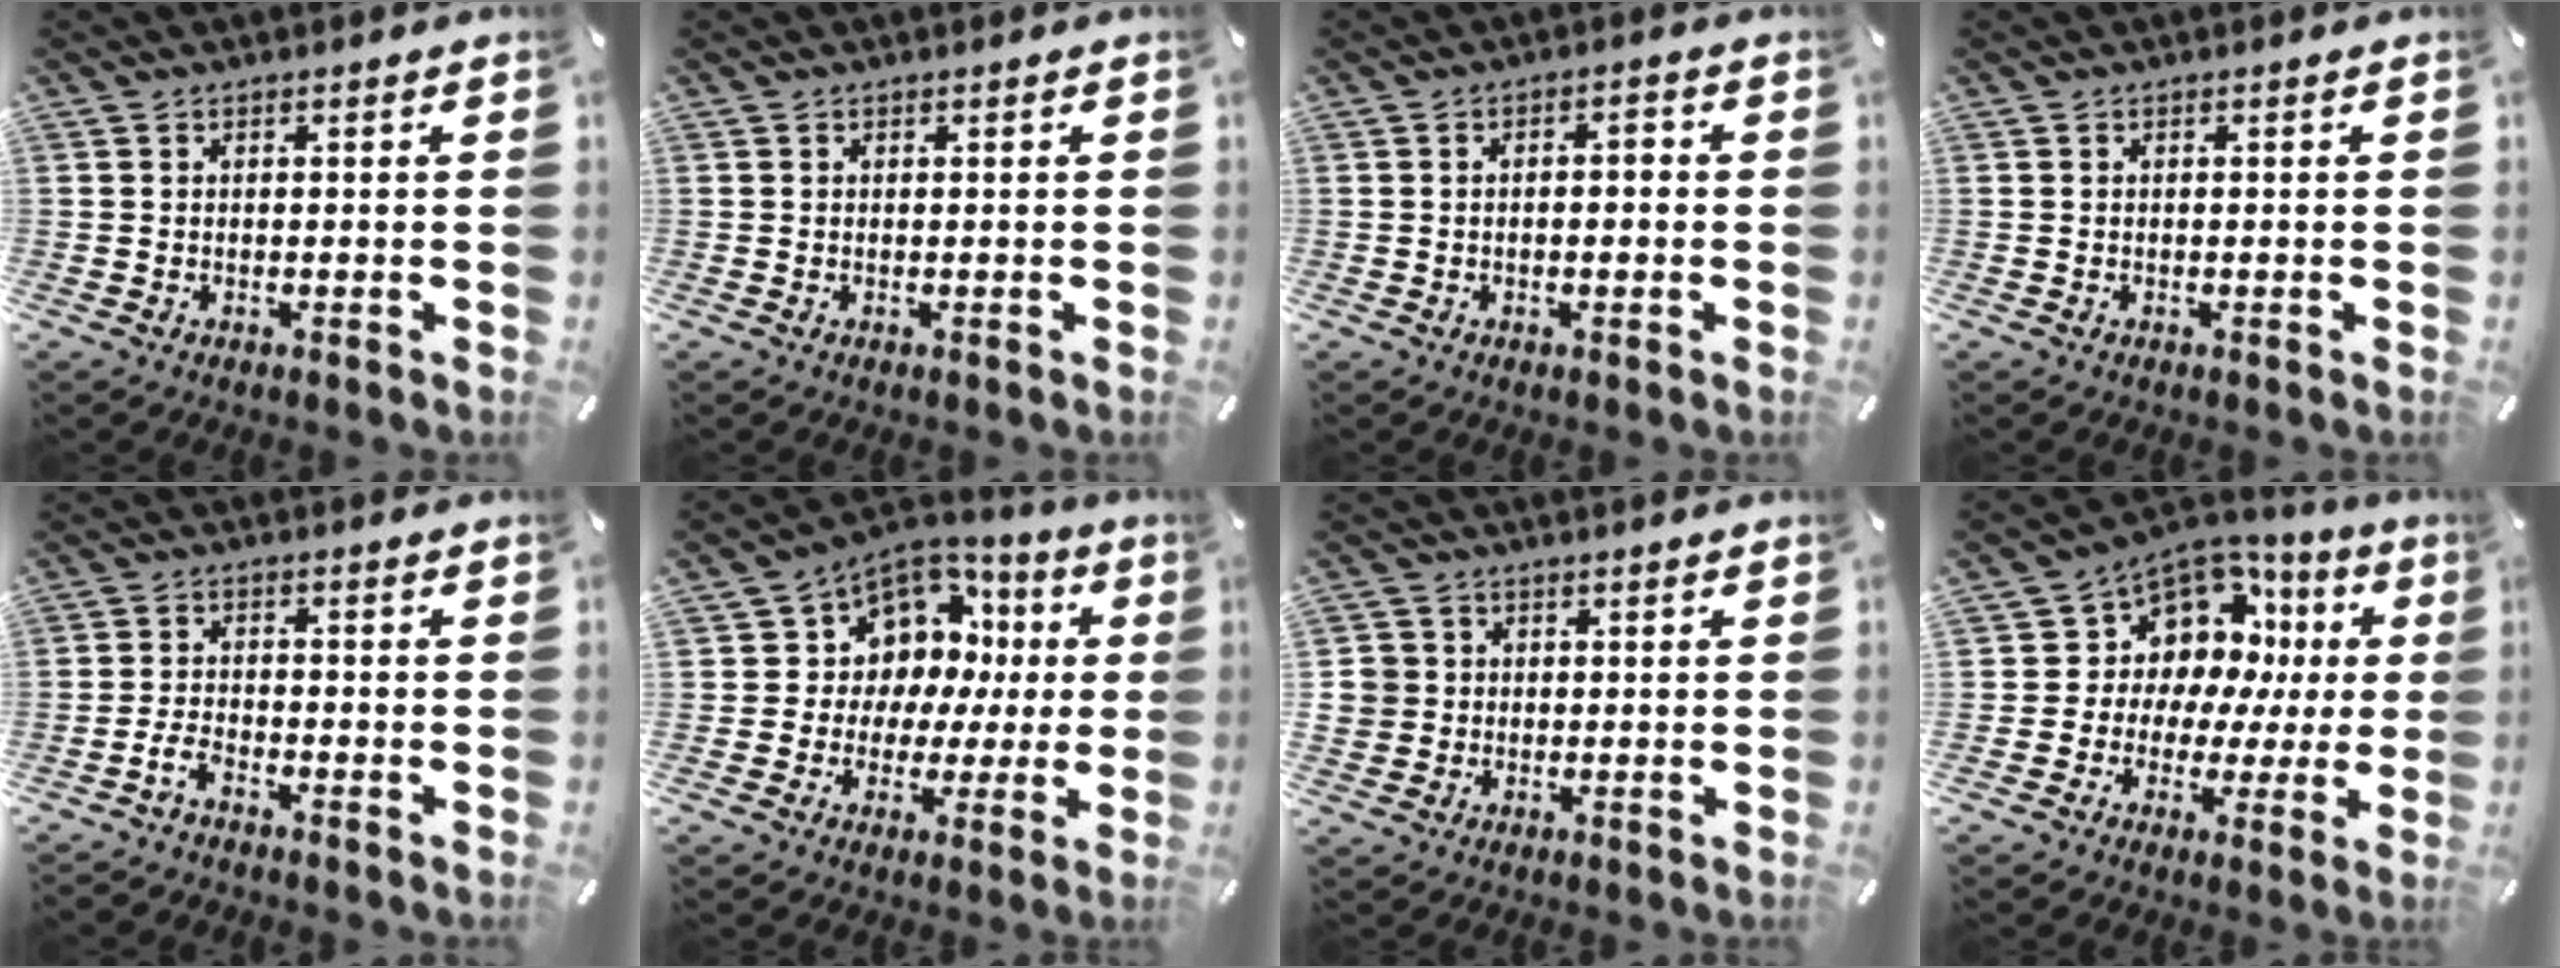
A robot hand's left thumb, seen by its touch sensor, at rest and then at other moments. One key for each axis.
{"total": 0.0}
{"total": 2.8, "fx": -0.7, "fy": 1.4, "fz": 2.3, "tx": -0.036, "ty": 0.007, "tz": -0.016}
{"total": 0.0}
{"total": 3.5, "fx": -2.6, "fy": 1.4, "fz": 1.9, "tx": -0.047, "ty": 0.009, "tz": -0.052}
{"total": 9.0, "fx": 2.8, "fy": 8.5, "fz": 1.3, "tx": -0.033, "ty": -0.042, "tz": 0.059}
{"total": 4.5, "fx": 0.5, "fy": 4.5, "fz": 0.5, "tx": -0.009, "ty": 0.008, "tz": 0.010}
{"total": 9.9, "fx": 3.7, "fy": 8.9, "fz": 2.3, "tx": -0.052, "ty": -0.047, "tz": 0.078}